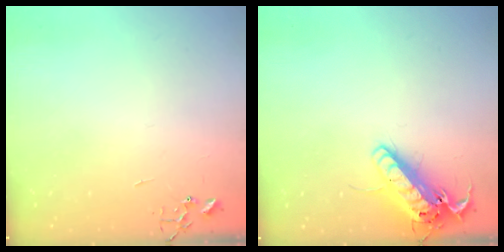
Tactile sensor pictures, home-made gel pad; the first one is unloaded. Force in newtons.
{"total": 16.4, "press": 16.2, "slide": 2.7}